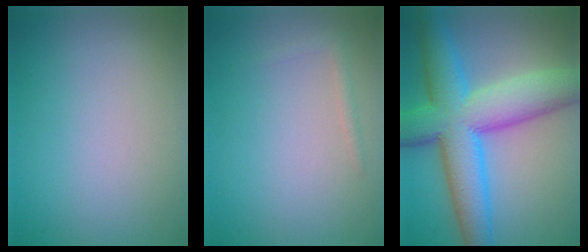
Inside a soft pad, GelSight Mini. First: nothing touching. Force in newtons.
{"total": 0.9, "press": 0.9, "slide": 0.1}
{"total": 11.1, "press": 11.1, "slide": 0.1}